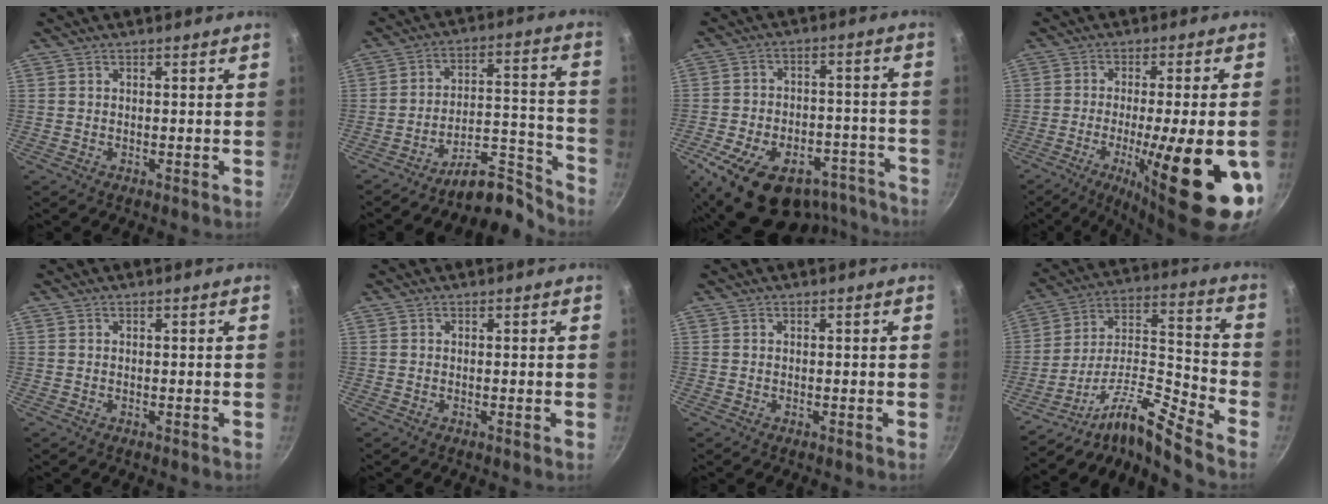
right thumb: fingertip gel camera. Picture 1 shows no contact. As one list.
[{"total": 12.0, "force": [-10.4, 3.8, 4.5], "torque": [-0.023, 0.125, -0.166]}, {"total": 25.3, "force": [-16.6, 13.5, 13.4], "torque": [-0.180, 0.071, -0.227]}, {"total": 21.4, "force": [-6.7, 4.7, 19.8], "torque": [-0.272, -0.006, -0.091]}, {"total": 0.0}, {"total": 0.0}, {"total": 0.0}, {"total": 15.1, "force": [-11.5, 1.5, 9.6], "torque": [-0.156, 0.097, -0.228]}]